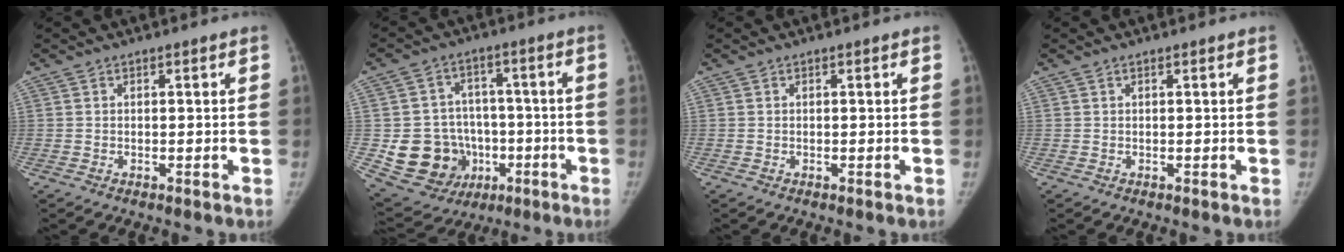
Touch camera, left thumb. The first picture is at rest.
{"total": 15.1, "force": [-3.1, 13.4, 6.1], "torque": [-0.083, 0.029, -0.030]}
{"total": 0.0}
{"total": 0.0}